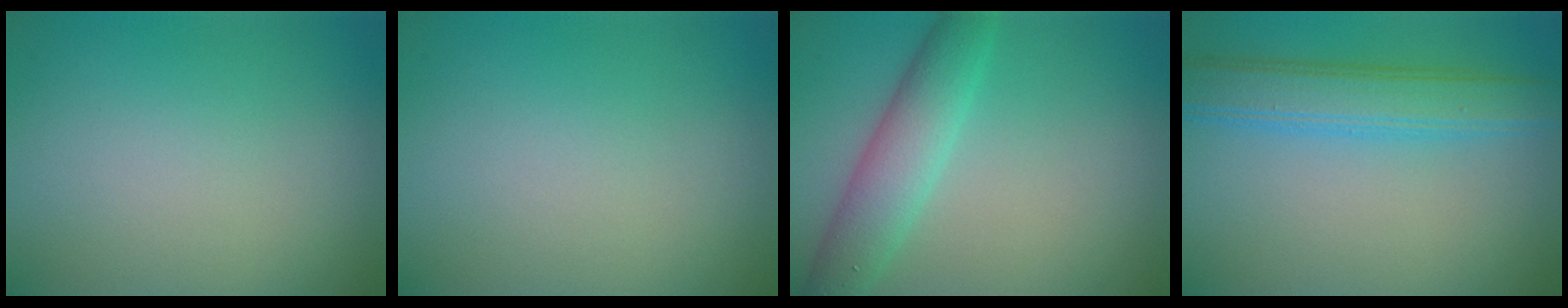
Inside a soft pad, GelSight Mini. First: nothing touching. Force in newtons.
{"total": 0.0}
{"total": 4.3, "press": 4.3, "slide": 0.1}
{"total": 4.8, "press": 4.8, "slide": 0.3}